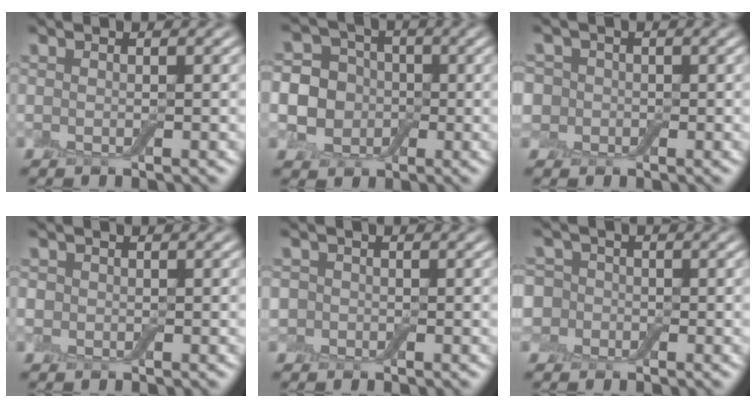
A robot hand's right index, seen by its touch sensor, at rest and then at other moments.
{"total": 9.7, "force": [-0.8, 8.9, 3.7], "torque": [-0.099, 0.022, -0.043]}
{"total": 4.4, "force": [0.7, 4.0, 1.7], "torque": [-0.021, 0.027, -0.025]}
{"total": 1.3, "force": [-0.1, 1.3, 0.3], "torque": [0.000, -0.002, -0.007]}
{"total": 2.2, "force": [0.0, 2.1, 0.6], "torque": [0.005, 0.009, -0.024]}
{"total": 5.4, "force": [-0.3, 5.1, 1.7], "torque": [-0.036, 0.036, -0.055]}